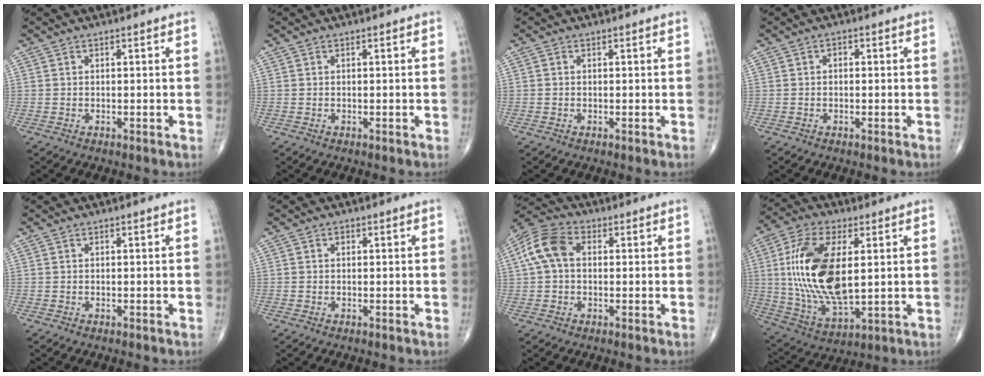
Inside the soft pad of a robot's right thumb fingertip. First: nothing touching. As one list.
[{"total": 0.0}, {"total": 0.0}, {"total": 1.1, "force": [0.1, 0.8, 0.8], "torque": [-0.006, 0.005, -0.002]}, {"total": 0.0}, {"total": 0.6, "force": [0.1, 0.5, 0.3], "torque": [-0.002, 0.001, 0.001]}, {"total": 8.7, "force": [1.1, 5.9, 6.3], "torque": [-0.131, 0.029, 0.014]}, {"total": 20.2, "force": [2.8, 9.7, 17.5], "torque": [-0.345, -0.017, 0.058]}]